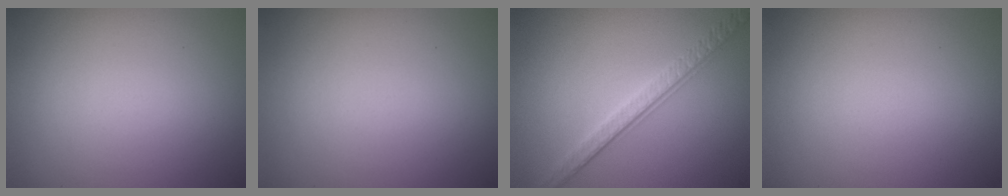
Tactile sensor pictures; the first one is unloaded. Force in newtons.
{"total": 0.0}
{"total": 3.6, "press": 3.3, "slide": 1.4}
{"total": 0.0}